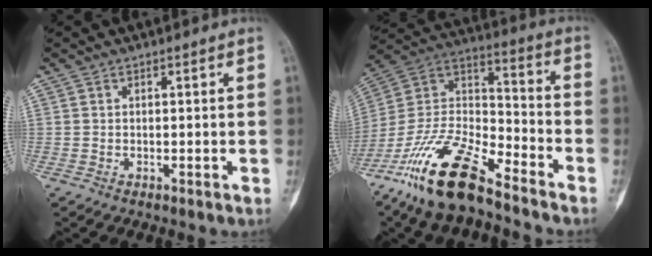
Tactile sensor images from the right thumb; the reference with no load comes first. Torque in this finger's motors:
{"motor_torque": [0.65, 0.57, 1.63, -1.16, 0.61]}